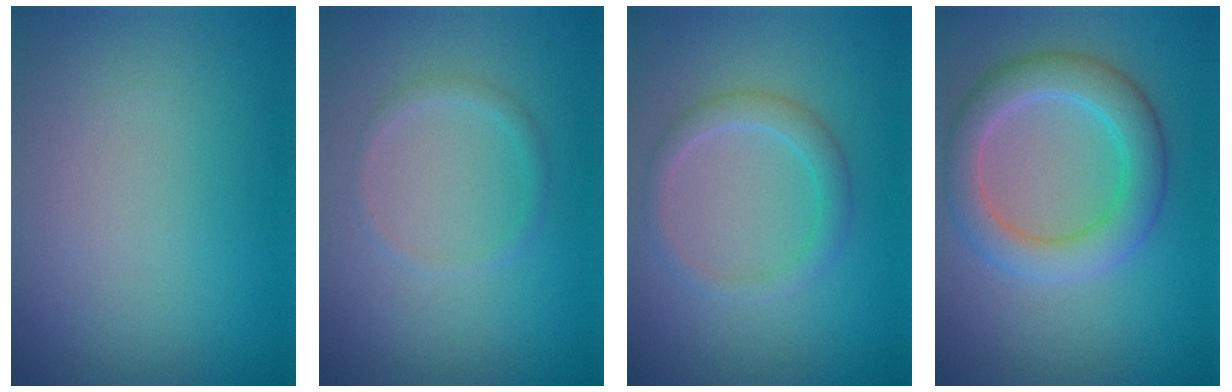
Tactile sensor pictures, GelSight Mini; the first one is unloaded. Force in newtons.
{"total": 0.9, "press": 0.9, "slide": 0.1}
{"total": 2.2, "press": 2.2, "slide": 0.0}
{"total": 4.8, "press": 4.7, "slide": 0.3}